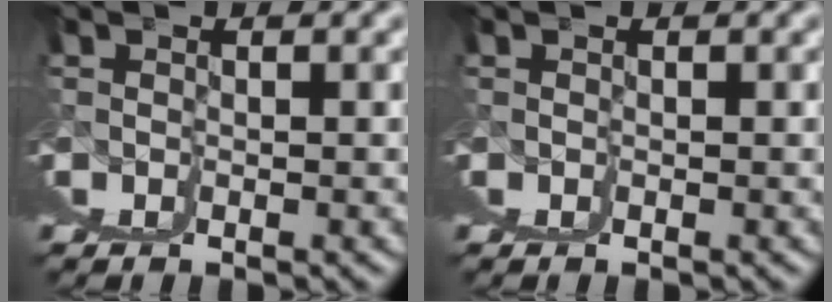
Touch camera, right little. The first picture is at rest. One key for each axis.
{"total": 0.0}